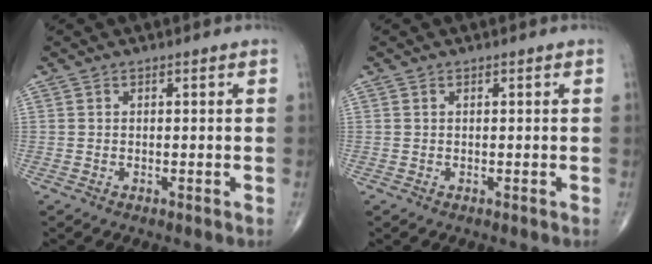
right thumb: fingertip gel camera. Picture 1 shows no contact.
{"total": 0.0}